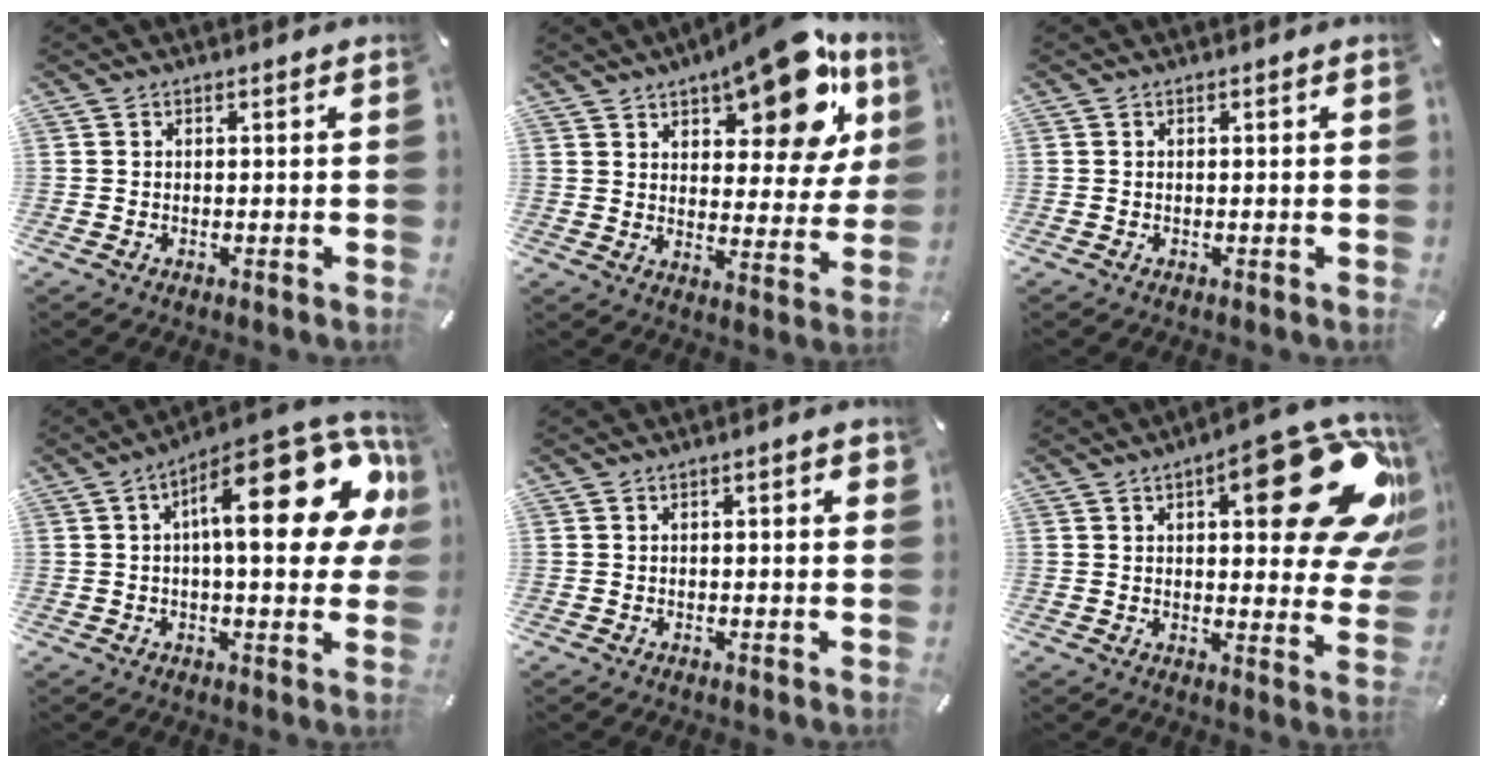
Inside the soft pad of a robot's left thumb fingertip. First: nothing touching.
{"total": 18.7, "force": [11.8, 8.1, 12.0], "torque": [-0.148, -0.074, 0.191]}
{"total": 0.0}
{"total": 24.3, "force": [7.8, 9.3, 21.1], "torque": [-0.290, -0.048, 0.123]}
{"total": 1.6, "force": [0.4, 0.5, 1.5], "torque": [-0.029, 0.003, 0.005]}
{"total": 25.0, "force": [10.7, 9.4, 20.6], "torque": [-0.253, -0.064, 0.165]}